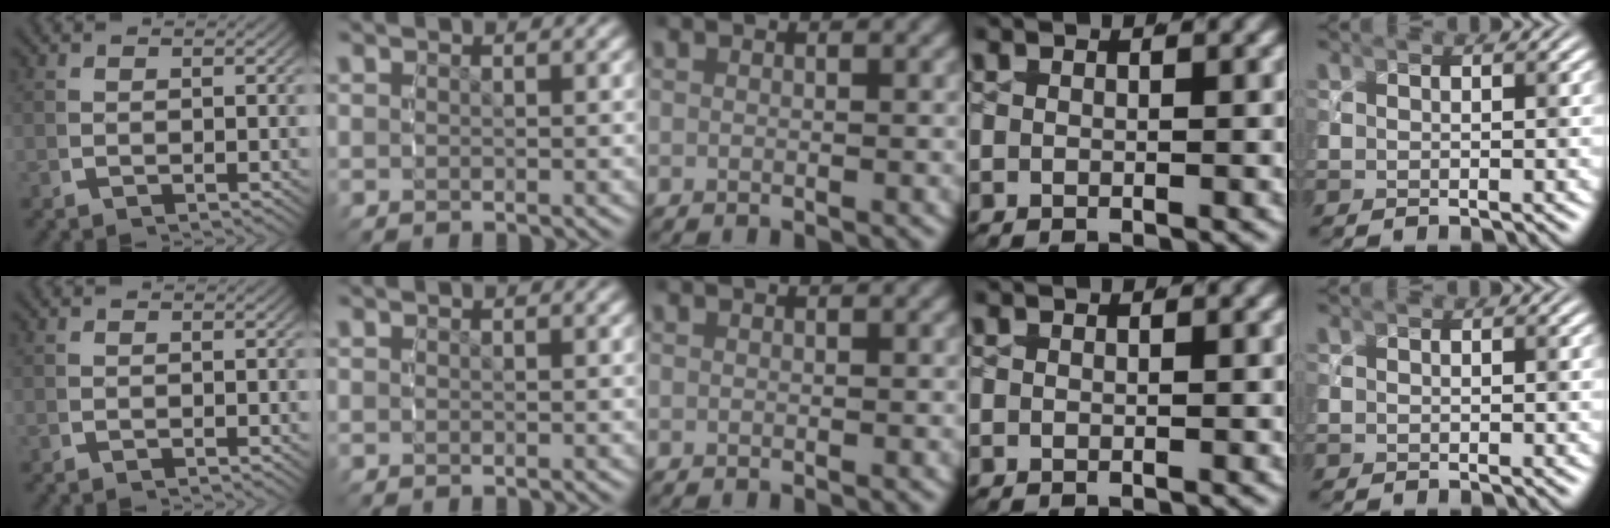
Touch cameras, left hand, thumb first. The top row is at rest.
{}